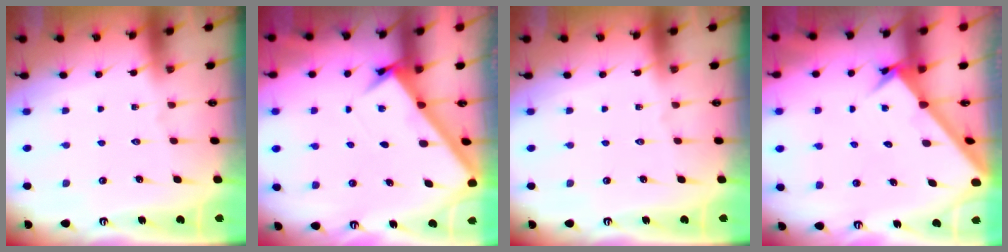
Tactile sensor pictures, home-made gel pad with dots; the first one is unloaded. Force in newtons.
{"total": 2.8, "press": 2.7, "slide": 0.3}
{"total": 0.0}
{"total": 3.0, "press": 3.0, "slide": 0.4}